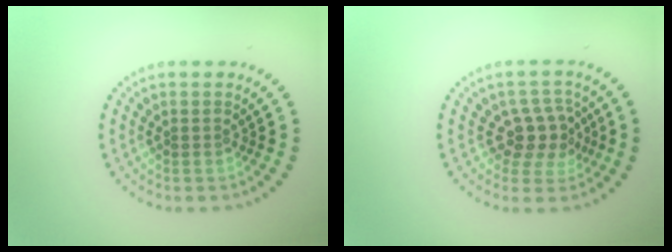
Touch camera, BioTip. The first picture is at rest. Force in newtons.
{"total": 3.3, "press": 2.9, "slide": 1.6}